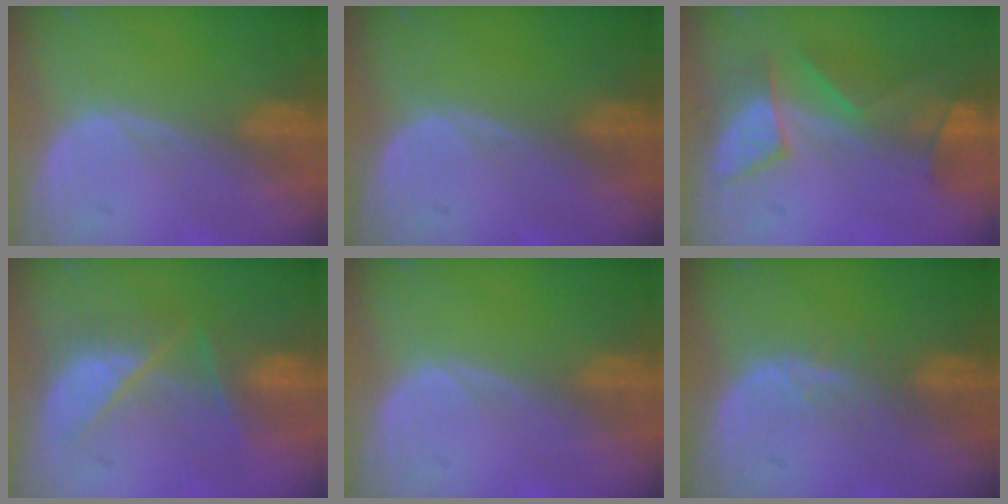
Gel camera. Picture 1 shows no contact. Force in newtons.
{"total": 0.0}
{"total": 7.9, "press": 7.7, "slide": 1.8}
{"total": 6.9, "press": 6.9, "slide": 1.1}
{"total": 0.0}
{"total": 2.5, "press": 2.4, "slide": 0.2}